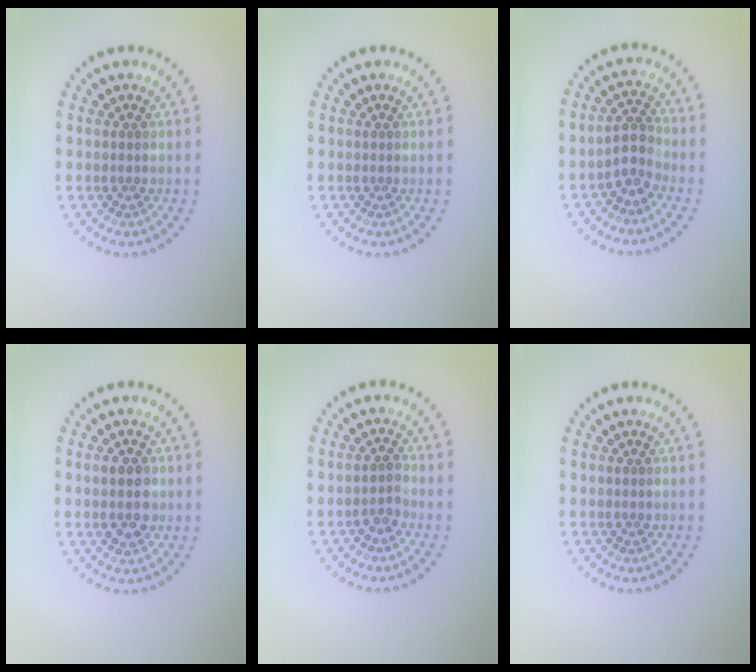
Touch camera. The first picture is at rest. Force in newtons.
{"total": 0.0}
{"total": 2.2, "press": 1.8, "slide": 1.3}
{"total": 2.9, "press": 2.9, "slide": 0.1}
{"total": 1.4, "press": 1.0, "slide": 0.9}
{"total": 0.0}